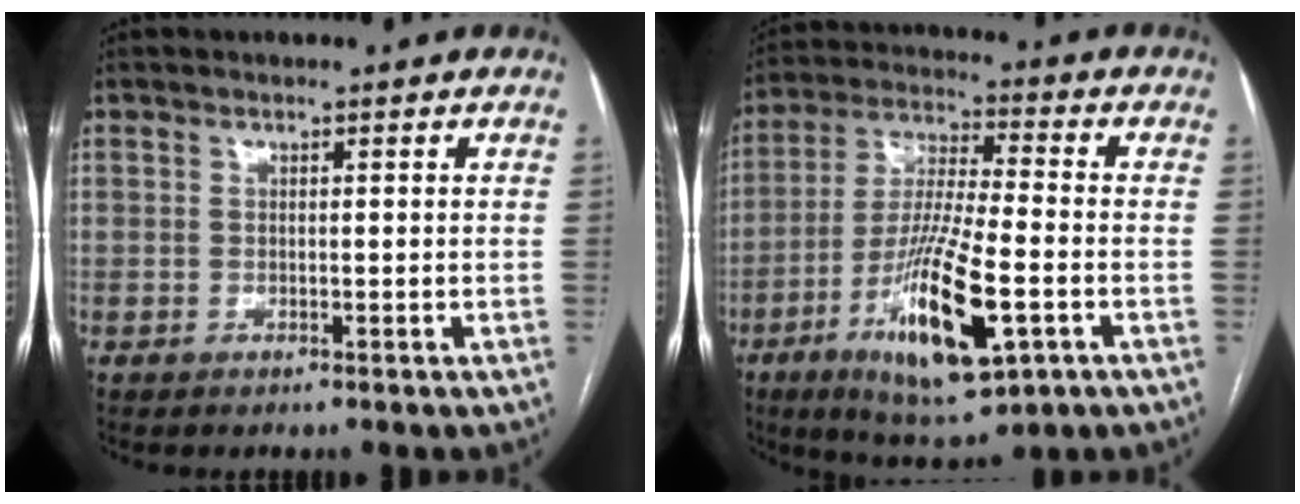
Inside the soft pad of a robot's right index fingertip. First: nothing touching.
{"total": 16.6, "force": [-6.0, 3.1, 15.2], "torque": [-0.294, -0.021, -0.097]}